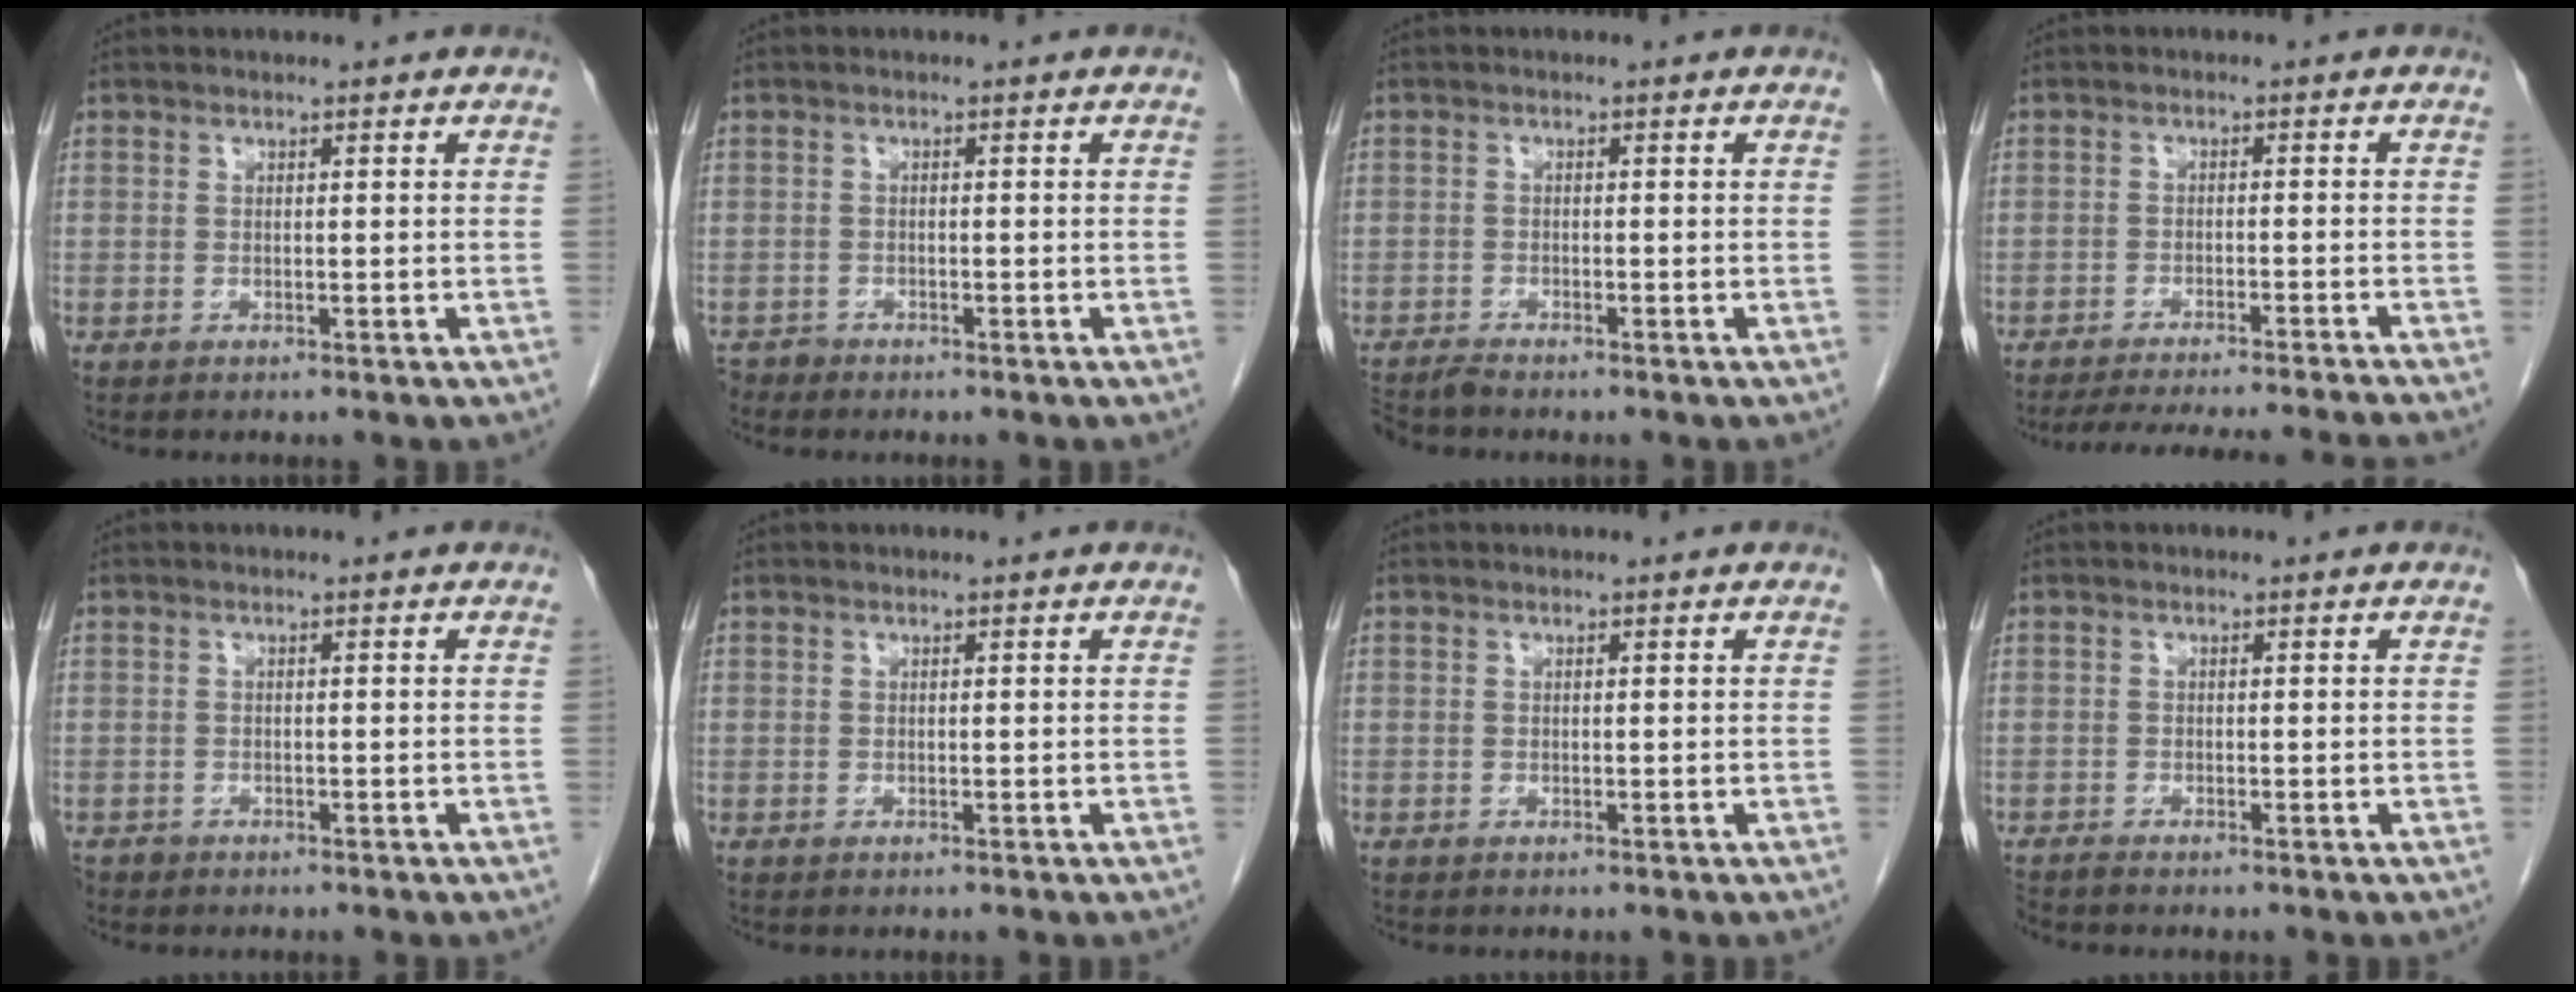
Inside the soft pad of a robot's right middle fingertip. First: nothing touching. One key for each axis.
{"total": 1.3, "fx": -1.2, "fy": 0.3, "fz": -0.3, "tx": 0.006, "ty": -0.002, "tz": -0.022}
{"total": 2.7, "fx": -2.6, "fy": -0.2, "fz": 0.7, "tx": -0.013, "ty": -0.010, "tz": -0.047}
{"total": 14.9, "fx": -13.8, "fy": -0.8, "fz": 5.5, "tx": -0.077, "ty": -0.025, "tz": -0.190}
{"total": 1.1, "fx": -1.0, "fy": 0.6, "fz": 0.0, "tx": -0.007, "ty": 0.001, "tz": -0.018}
{"total": 0.0}
{"total": 0.0}
{"total": 0.9, "fx": -0.9, "fy": -0.2, "fz": 0.2, "tx": -0.010, "ty": -0.003, "tz": -0.019}